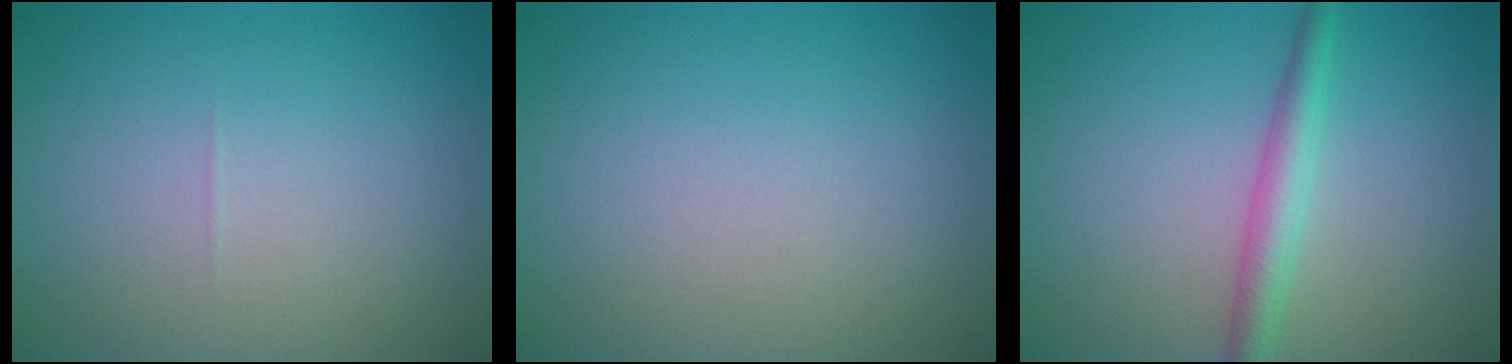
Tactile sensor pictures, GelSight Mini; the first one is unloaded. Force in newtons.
{"total": 0.0}
{"total": 2.7, "press": 2.7, "slide": 0.0}